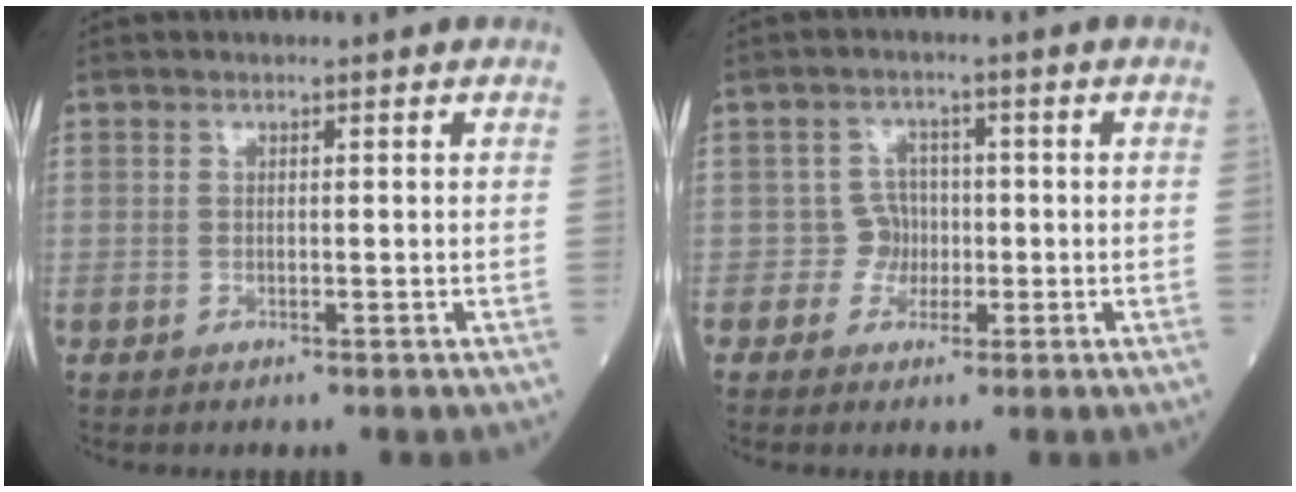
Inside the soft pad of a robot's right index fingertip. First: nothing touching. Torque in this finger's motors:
{"motor_torque": [0.07, 0.00, -0.05, -0.02]}